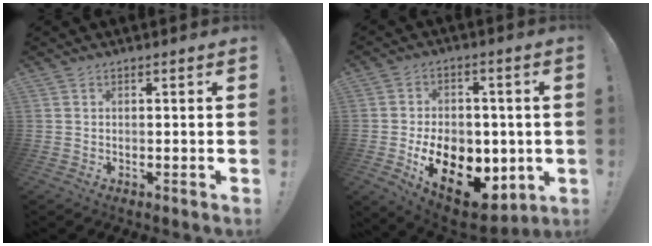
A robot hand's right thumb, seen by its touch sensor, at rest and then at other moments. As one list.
[{"total": 17.2, "force": [-4.6, 11.9, 11.5], "torque": [-0.167, 0.018, -0.061]}]